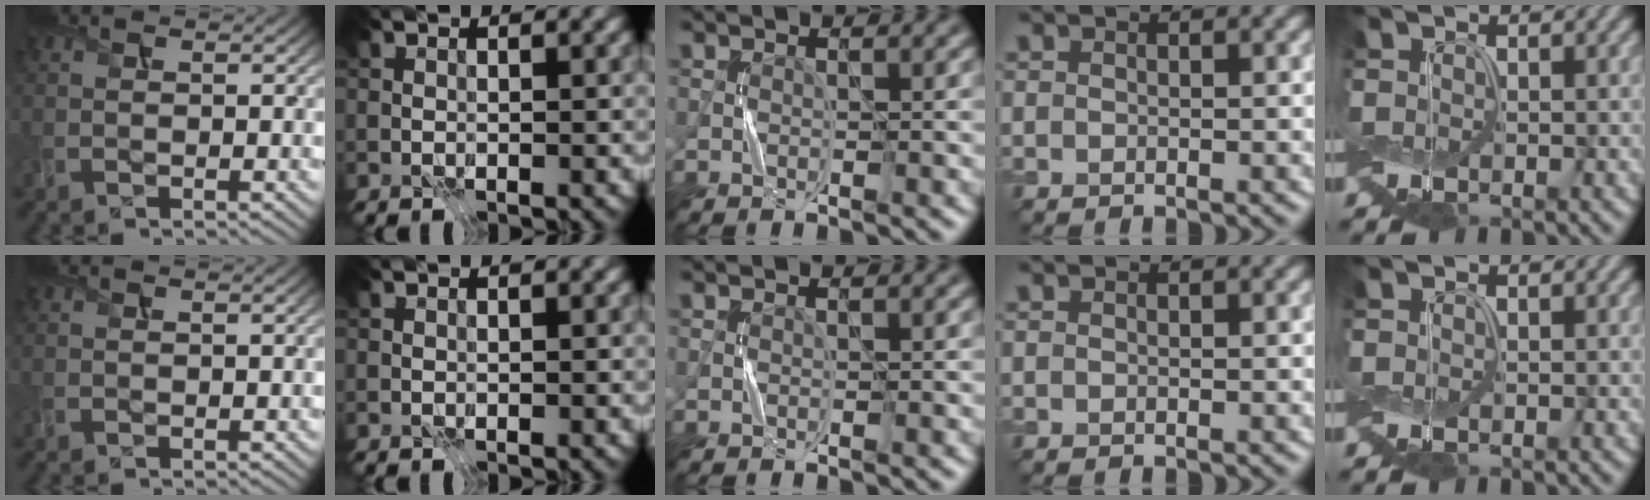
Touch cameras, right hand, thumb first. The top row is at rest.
{}